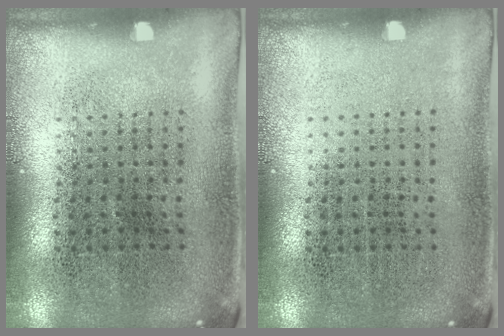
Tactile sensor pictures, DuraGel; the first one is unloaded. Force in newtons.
{"total": 0.0}